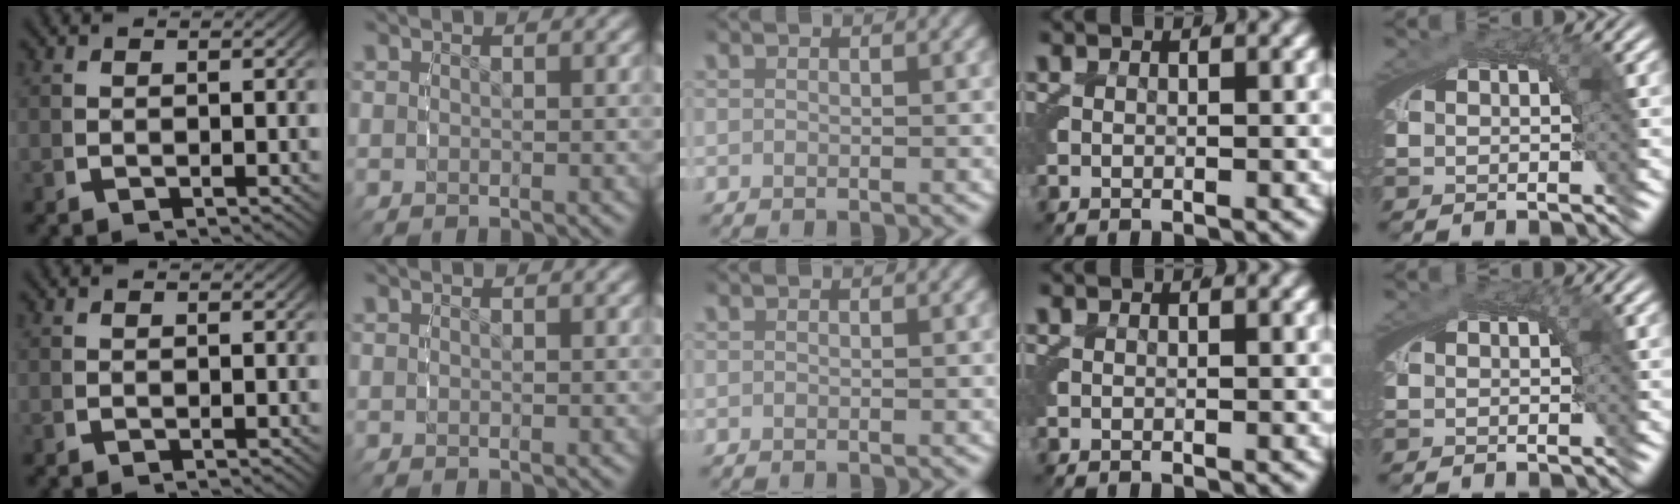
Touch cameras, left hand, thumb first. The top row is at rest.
{}